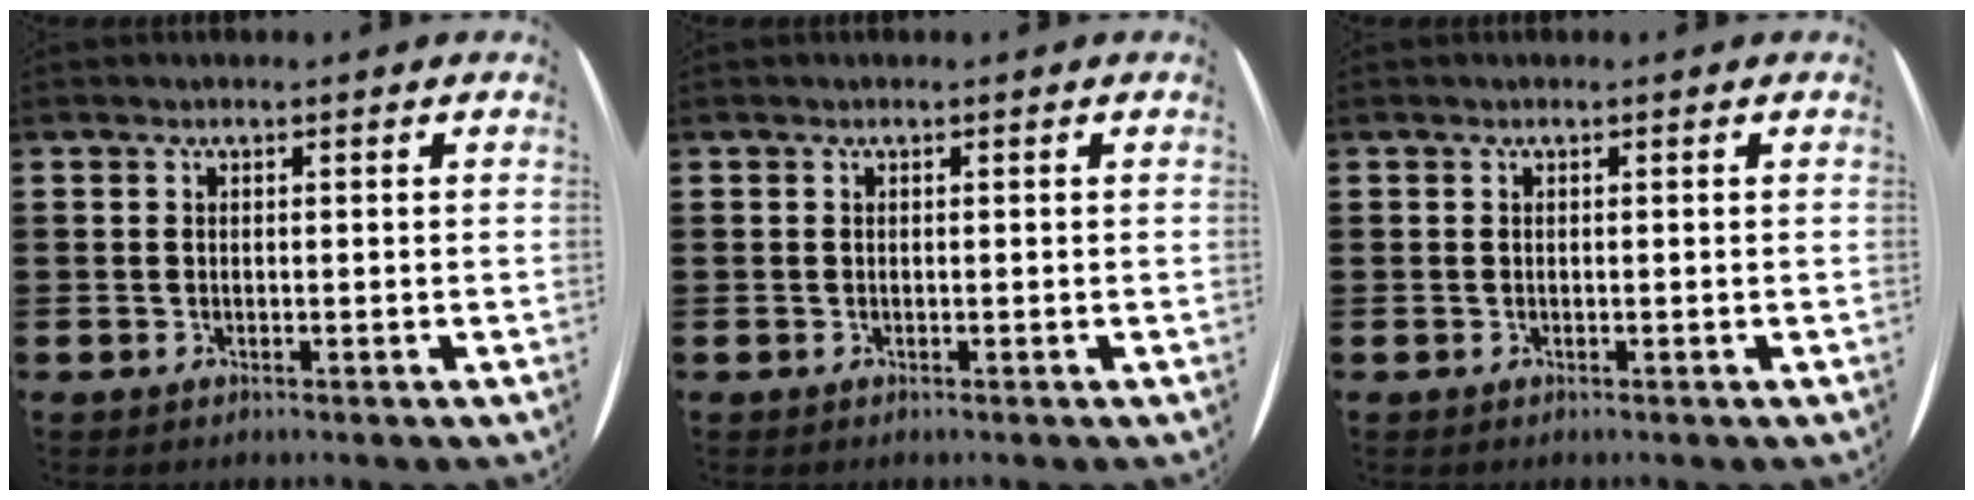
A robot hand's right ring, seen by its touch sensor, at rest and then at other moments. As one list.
[{"total": 0.0}, {"total": 0.0}]